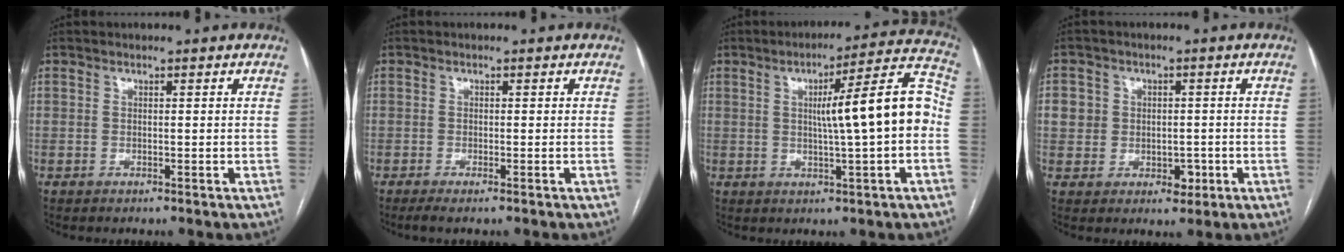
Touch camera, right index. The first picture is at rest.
{"total": 1.8, "force": [-1.1, 0.1, 1.3], "torque": [-0.027, -0.004, -0.023]}
{"total": 12.8, "force": [-0.1, 0.4, 12.8], "torque": [-0.177, 0.028, -0.005]}
{"total": 5.4, "force": [-0.4, 4.9, 2.3], "torque": [-0.015, 0.012, 0.001]}